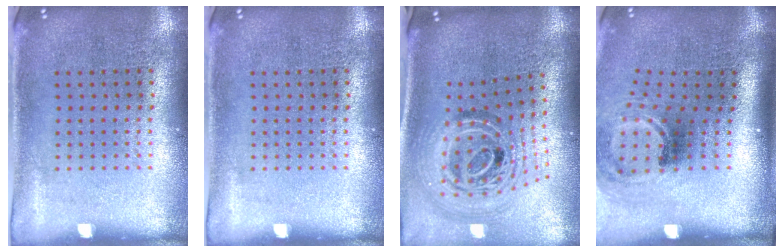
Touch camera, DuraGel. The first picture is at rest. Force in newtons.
{"total": 0.0}
{"total": 2.1, "press": 1.7, "slide": 1.3}
{"total": 2.0, "press": 1.3, "slide": 1.5}